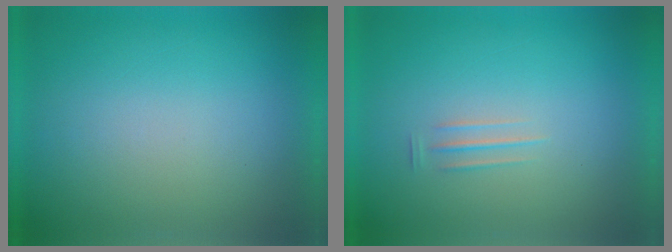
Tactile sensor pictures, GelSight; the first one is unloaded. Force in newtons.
{"total": 1.5}